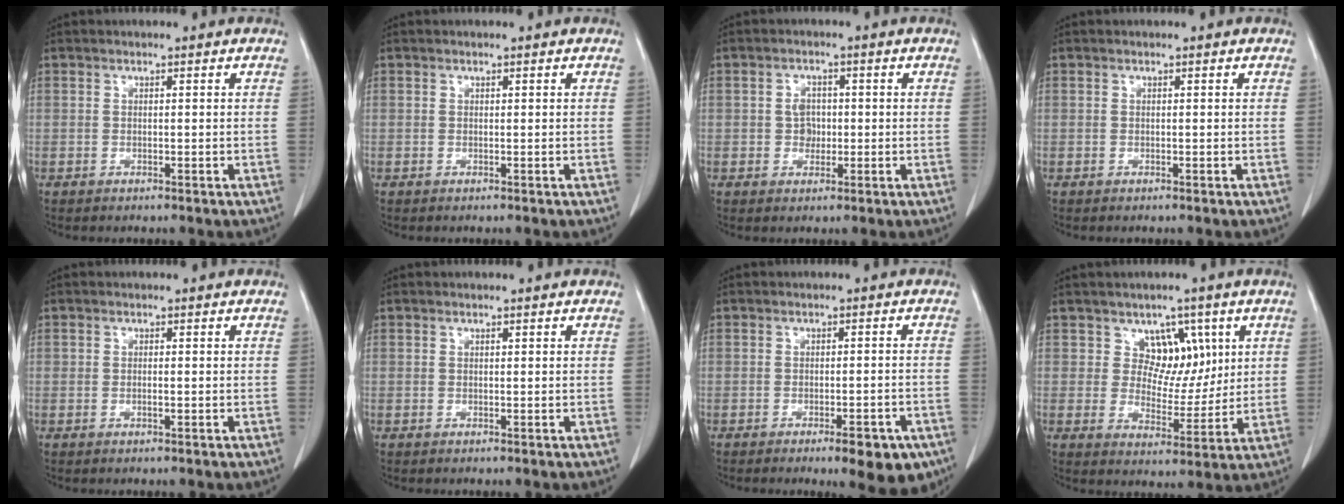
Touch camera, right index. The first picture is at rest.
{"total": 0.0}
{"total": 2.8, "force": [-0.1, 2.3, 1.6], "torque": [-0.022, 0.006, -0.001]}
{"total": 0.0}
{"total": 0.8, "force": [-0.2, 0.2, 0.7], "torque": [-0.012, 0.000, -0.002]}
{"total": 0.0}
{"total": 6.9, "force": [-4.3, 1.9, 5.1], "torque": [-0.047, -0.005, -0.053]}
{"total": 6.6, "force": [3.0, 4.8, 3.3], "torque": [-0.036, 0.007, 0.050]}